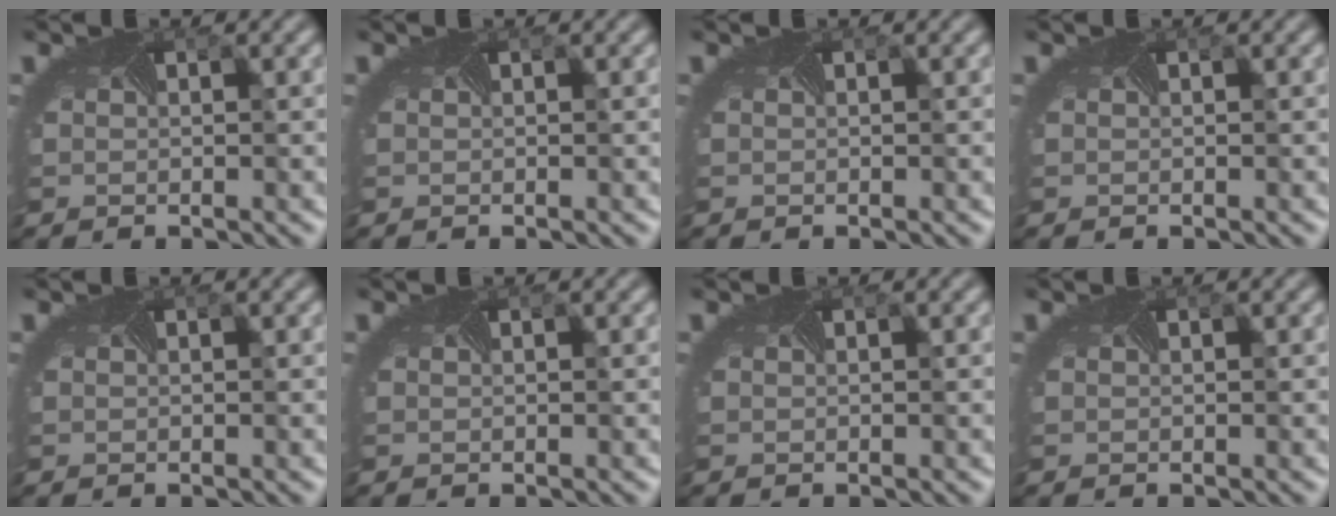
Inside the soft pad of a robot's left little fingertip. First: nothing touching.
{"total": 0.0}
{"total": 0.0}
{"total": 0.0}
{"total": 0.0}
{"total": 0.0}
{"total": 0.0}
{"total": 0.0}